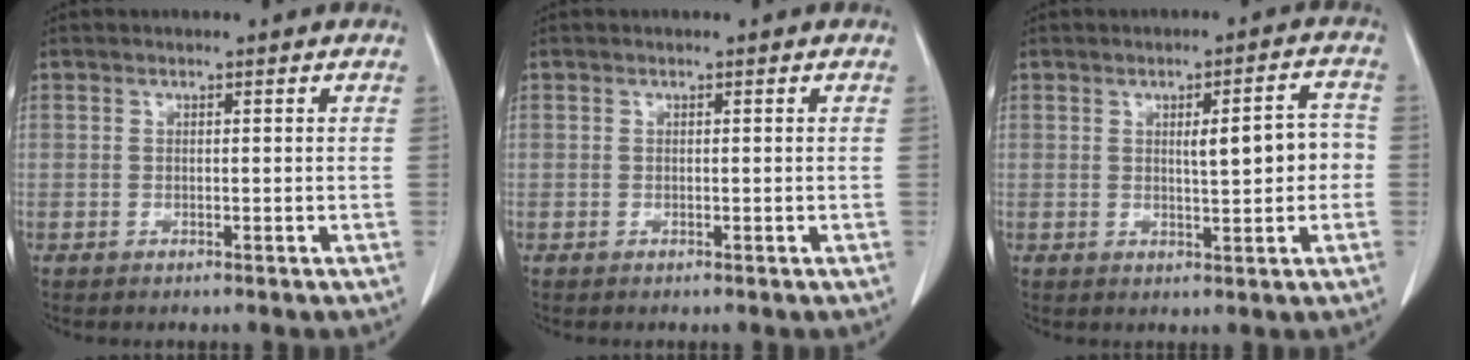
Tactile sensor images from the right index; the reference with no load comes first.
{"total": 0.0}
{"total": 6.1, "force": [0.0, 1.5, 5.9], "torque": [-0.083, 0.016, 0.004]}